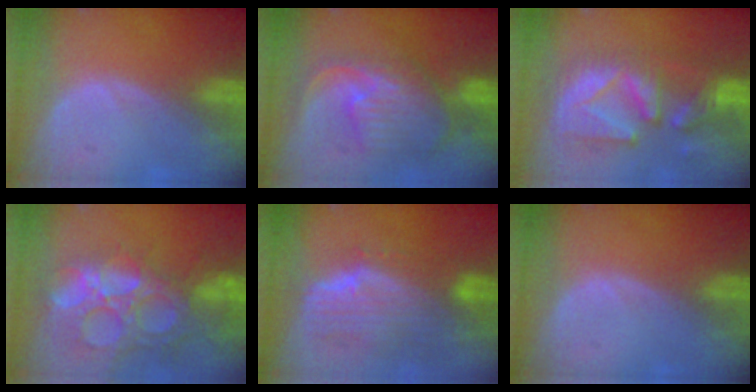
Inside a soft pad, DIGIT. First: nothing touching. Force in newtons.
{"total": 10.7, "press": 9.5, "slide": 4.9}
{"total": 12.1, "press": 11.0, "slide": 5.1}
{"total": 14.3, "press": 12.2, "slide": 7.6}
{"total": 10.2, "press": 8.9, "slide": 4.8}
{"total": 0.0}